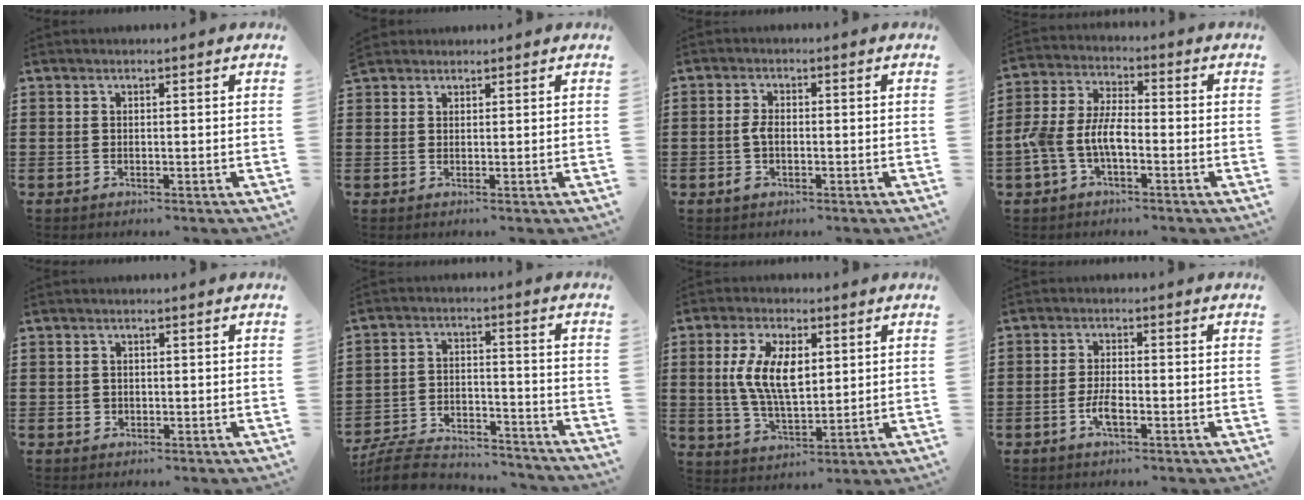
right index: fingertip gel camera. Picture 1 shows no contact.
{"total": 1.3, "force": [1.2, 0.4, -0.2], "torque": [0.001, 0.002, 0.025]}
{"total": 2.9, "force": [-0.6, 1.6, 2.4], "torque": [-0.062, -0.002, -0.017]}
{"total": 6.8, "force": [-2.2, 3.5, 5.4], "torque": [-0.135, -0.002, -0.050]}
{"total": 1.0, "force": [0.0, 0.9, 0.2], "torque": [-0.007, 0.006, -0.001]}
{"total": 7.8, "force": [-7.3, 1.8, 2.0], "torque": [-0.043, 0.019, -0.143]}
{"total": 9.4, "force": [1.7, 4.5, 8.1], "torque": [-0.172, 0.008, 0.028]}
{"total": 3.5, "force": [-1.4, 1.1, 3.0], "torque": [-0.066, -0.001, -0.029]}